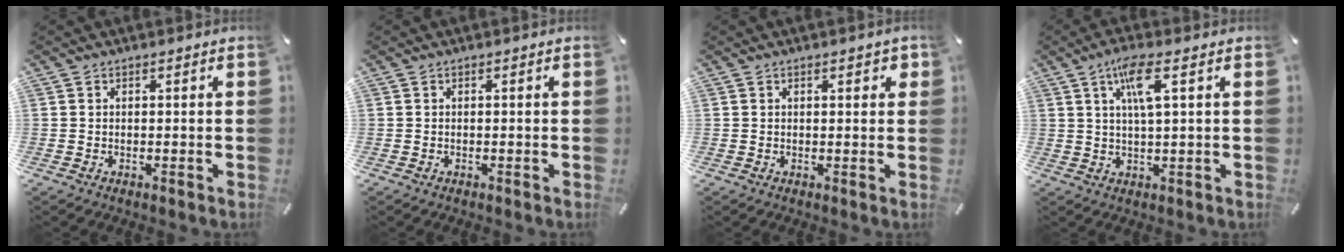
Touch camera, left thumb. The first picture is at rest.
{"total": 0.0}
{"total": 1.4, "force": [0.7, 0.7, 1.1], "torque": [-0.014, 0.001, 0.009]}
{"total": 7.4, "force": [2.9, 1.3, 6.7], "torque": [-0.130, 0.002, 0.045]}